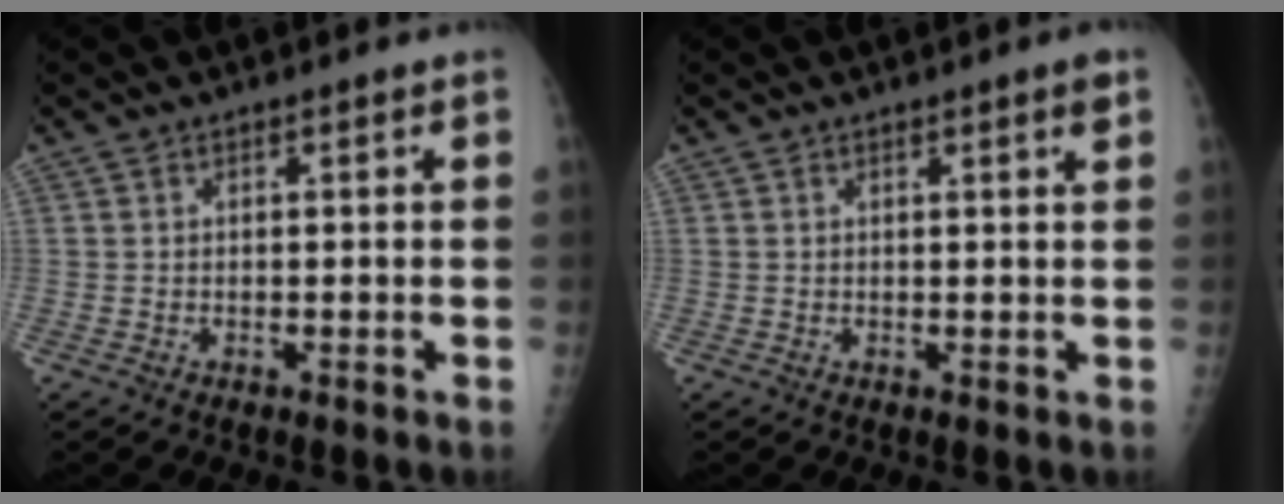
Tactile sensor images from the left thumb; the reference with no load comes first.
{"total": 1.9, "force": [1.1, 0.1, 1.6], "torque": [-0.022, -0.004, 0.013]}